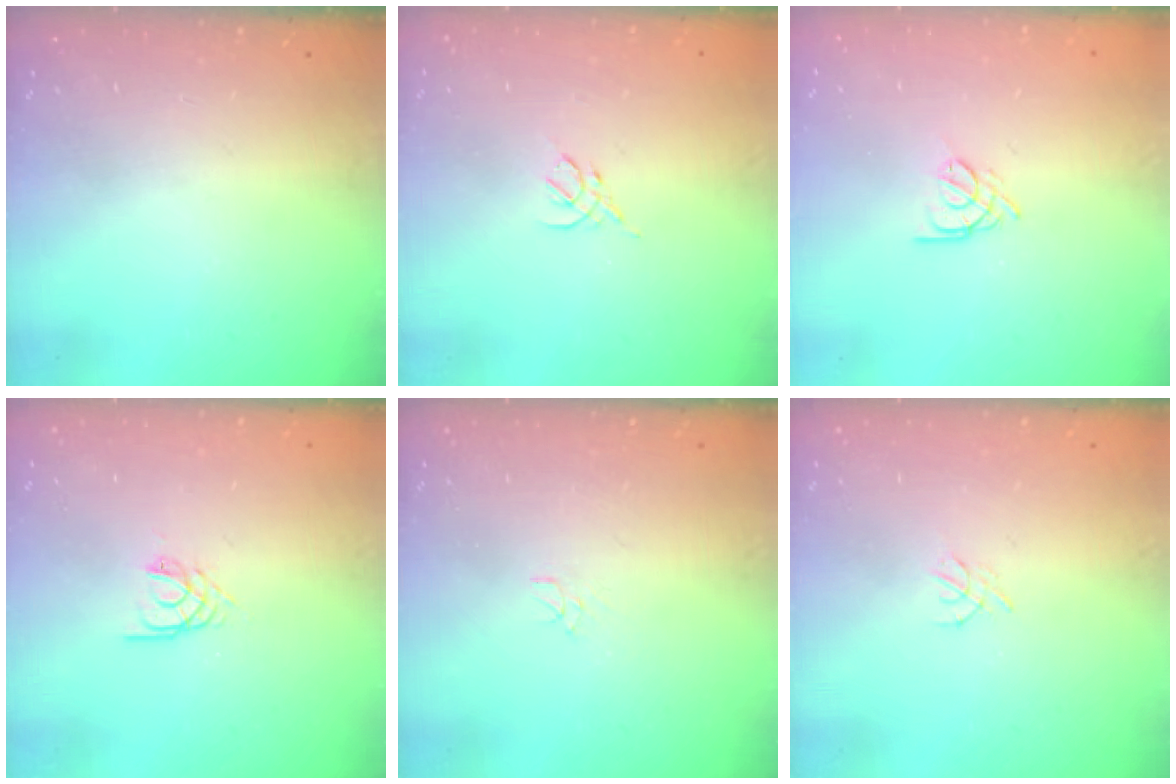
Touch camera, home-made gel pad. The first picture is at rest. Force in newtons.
{"total": 3.0, "press": 3.0, "slide": 0.7}
{"total": 2.5, "press": 2.5, "slide": 0.7}
{"total": 2.2, "press": 2.1, "slide": 0.4}
{"total": 3.4, "press": 3.4, "slide": 0.2}
{"total": 0.8, "press": 0.7, "slide": 0.3}